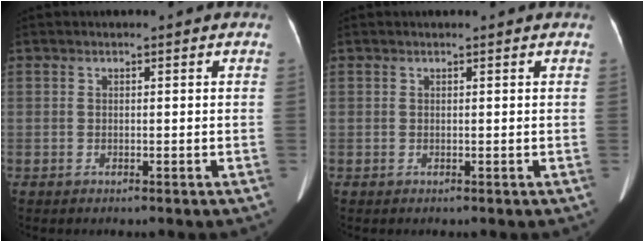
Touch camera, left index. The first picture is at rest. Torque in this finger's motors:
{"motor_torque": [-0.15, -0.04, -0.07, 0.00]}